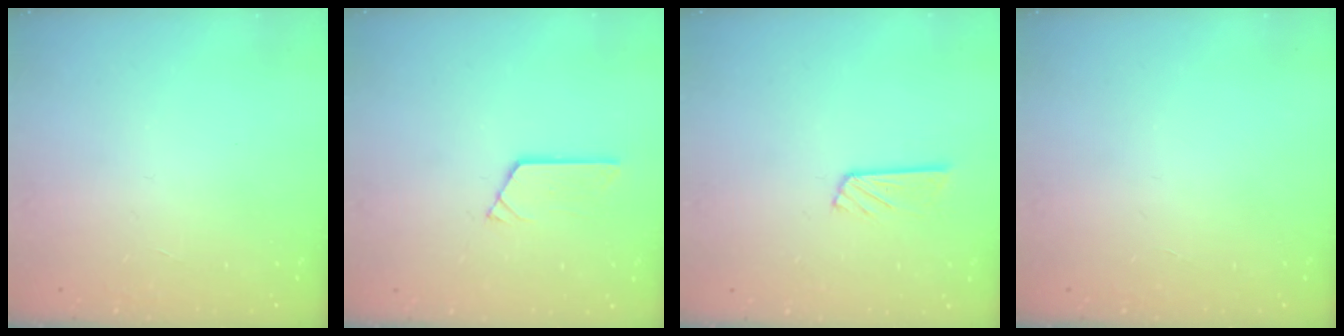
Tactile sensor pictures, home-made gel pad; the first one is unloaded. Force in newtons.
{"total": 2.9, "press": 2.9, "slide": 0.3}
{"total": 6.5, "press": 6.5, "slide": 0.2}
{"total": 0.0}